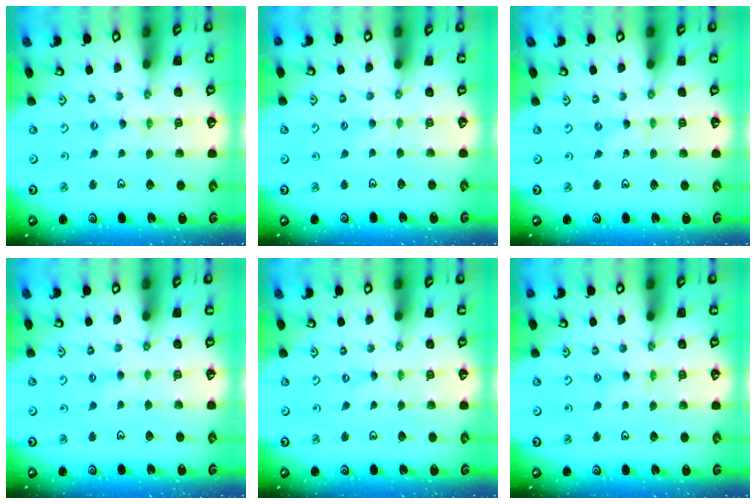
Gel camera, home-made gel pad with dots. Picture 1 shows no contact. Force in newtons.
{"total": 2.6, "press": 2.5, "slide": 0.5}
{"total": 0.0}
{"total": 2.1, "press": 2.0, "slide": 0.4}
{"total": 0.0}
{"total": 1.9, "press": 1.9, "slide": 0.4}